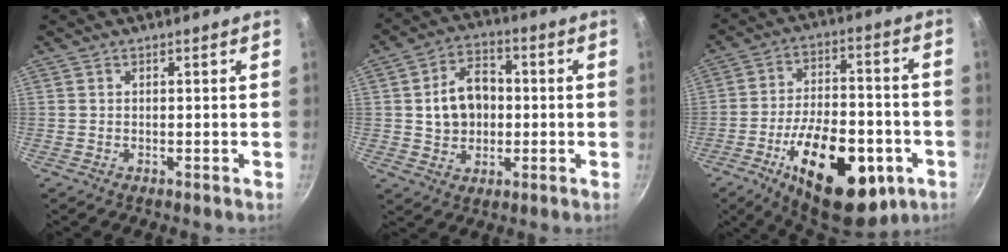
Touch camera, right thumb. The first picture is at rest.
{"total": 10.5, "force": [0.3, 8.1, 6.7], "torque": [-0.085, 0.020, 0.004]}
{"total": 24.1, "force": [-9.5, 12.1, 18.6], "torque": [-0.250, 0.033, -0.133]}